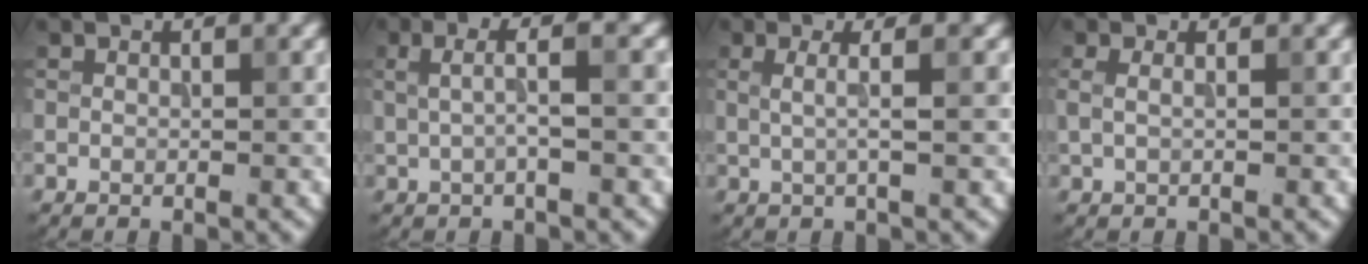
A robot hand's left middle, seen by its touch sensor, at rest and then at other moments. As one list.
[{"total": 2.8, "force": [0.3, 0.6, 2.8], "torque": [-0.052, 0.008, 0.003]}, {"total": 2.5, "force": [0.3, 0.7, 2.4], "torque": [-0.038, 0.001, 0.001]}, {"total": 1.1, "force": [0.3, 0.5, 1.0], "torque": [-0.024, -0.005, 0.005]}]